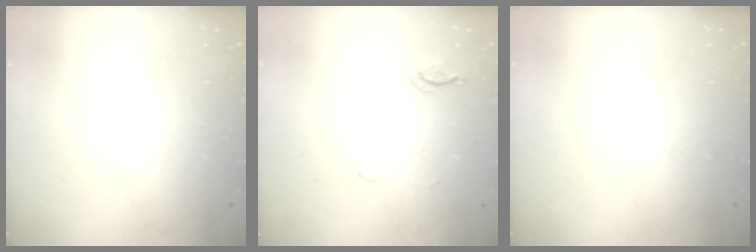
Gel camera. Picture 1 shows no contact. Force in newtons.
{"total": 3.9, "press": 3.6, "slide": 1.7}
{"total": 0.0}